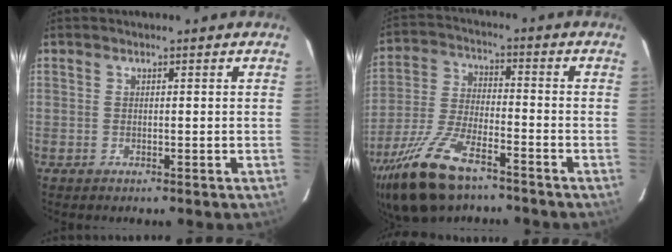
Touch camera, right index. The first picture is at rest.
{"total": 13.4, "force": [-9.2, 4.0, 8.9], "torque": [-0.190, -0.017, -0.171]}